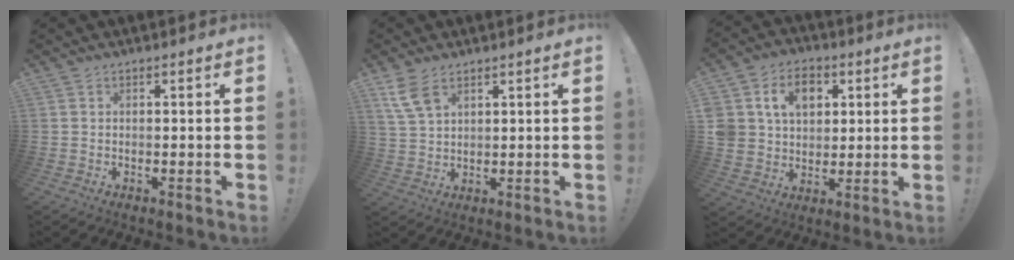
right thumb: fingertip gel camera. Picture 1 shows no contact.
{"total": 7.4, "force": [4.4, 3.8, 4.5], "torque": [-0.082, -0.012, 0.087]}
{"total": 13.3, "force": [5.1, 10.4, 6.6], "torque": [-0.098, -0.012, 0.102]}